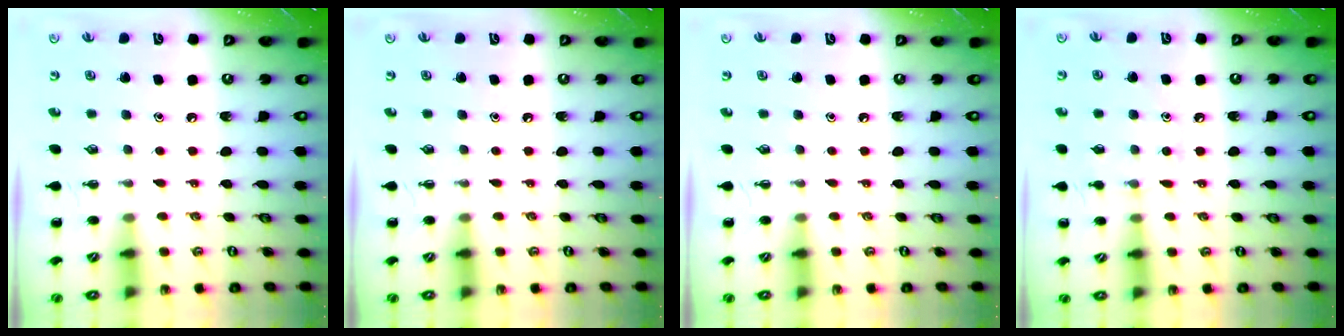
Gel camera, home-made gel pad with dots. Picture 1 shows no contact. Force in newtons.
{"total": 0.0}
{"total": 0.0}
{"total": 6.7, "press": 6.4, "slide": 2.0}